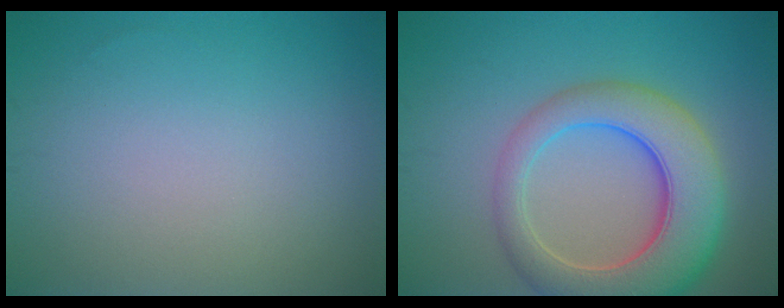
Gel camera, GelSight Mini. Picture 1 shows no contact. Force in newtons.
{"total": 8.7, "press": 8.7, "slide": 0.8}